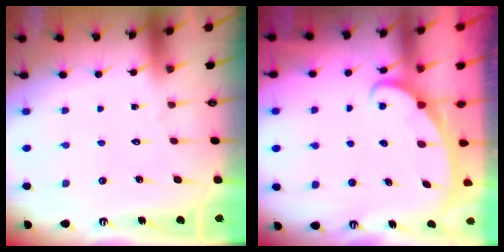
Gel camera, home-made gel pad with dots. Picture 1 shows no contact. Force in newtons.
{"total": 2.4, "press": 2.4, "slide": 0.3}